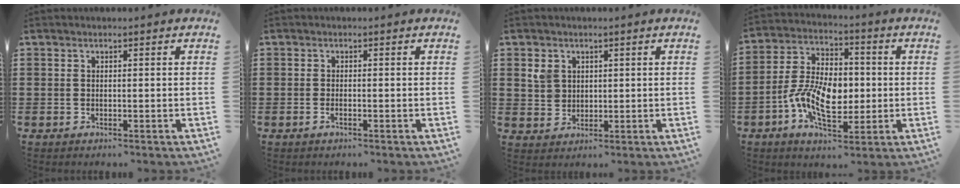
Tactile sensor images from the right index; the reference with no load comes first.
{"total": 0.7, "force": [-0.4, 0.2, 0.6], "torque": [-0.013, -0.005, -0.006]}
{"total": 3.3, "force": [1.2, 2.9, 1.1], "torque": [-0.033, 0.013, 0.022]}
{"total": 10.3, "force": [-1.8, 6.1, 8.1], "torque": [-0.170, 0.005, -0.037]}